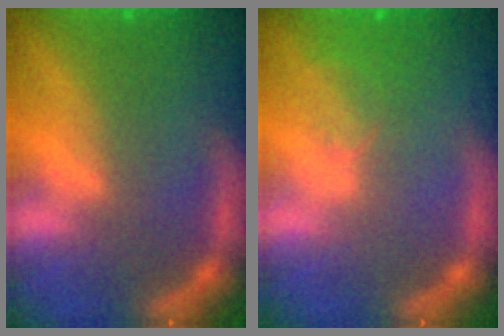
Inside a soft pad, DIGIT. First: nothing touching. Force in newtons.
{"total": 2.0}